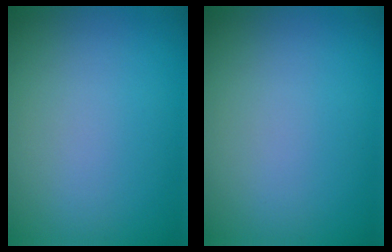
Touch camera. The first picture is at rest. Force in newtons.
{"total": 0.0}